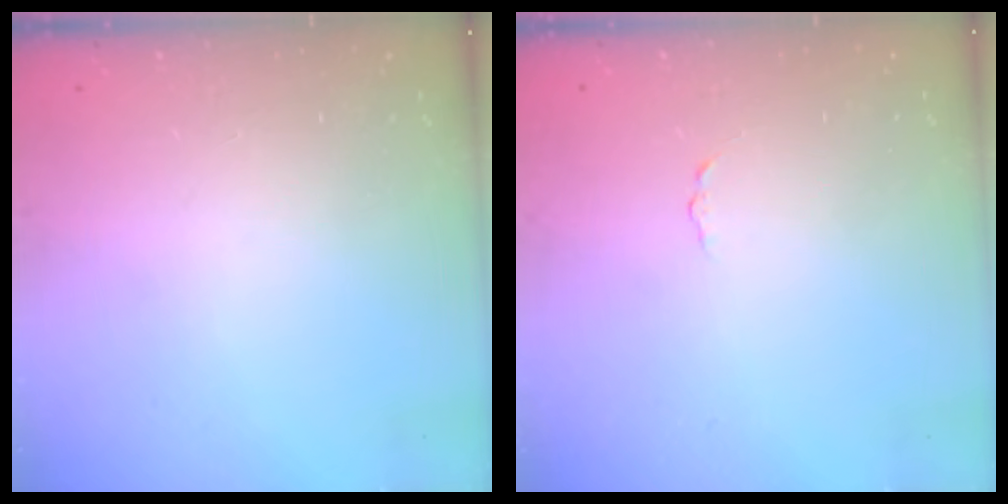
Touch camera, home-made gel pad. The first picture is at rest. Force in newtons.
{"total": 1.6, "press": 1.6, "slide": 0.1}